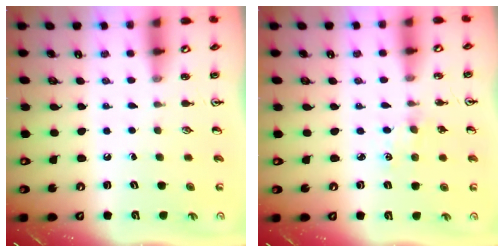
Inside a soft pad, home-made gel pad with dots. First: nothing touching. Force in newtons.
{"total": 1.2, "press": 1.2, "slide": 0.2}